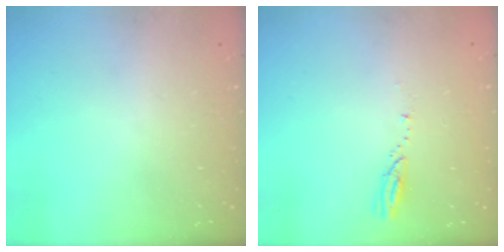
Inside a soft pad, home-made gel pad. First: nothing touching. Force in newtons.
{"total": 3.3, "press": 3.3, "slide": 0.3}